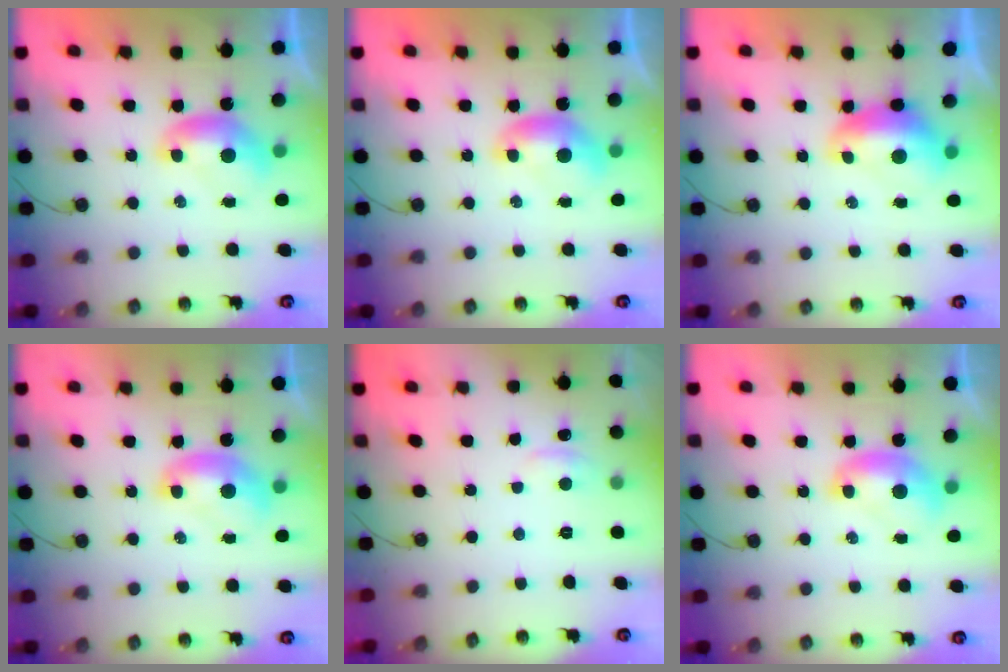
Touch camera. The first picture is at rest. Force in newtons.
{"total": 0.0}
{"total": 2.1, "press": 1.9, "slide": 0.9}
{"total": 1.5, "press": 1.5, "slide": 0.1}
{"total": 1.5, "press": 1.3, "slide": 0.7}
{"total": 1.7, "press": 1.7, "slide": 0.1}